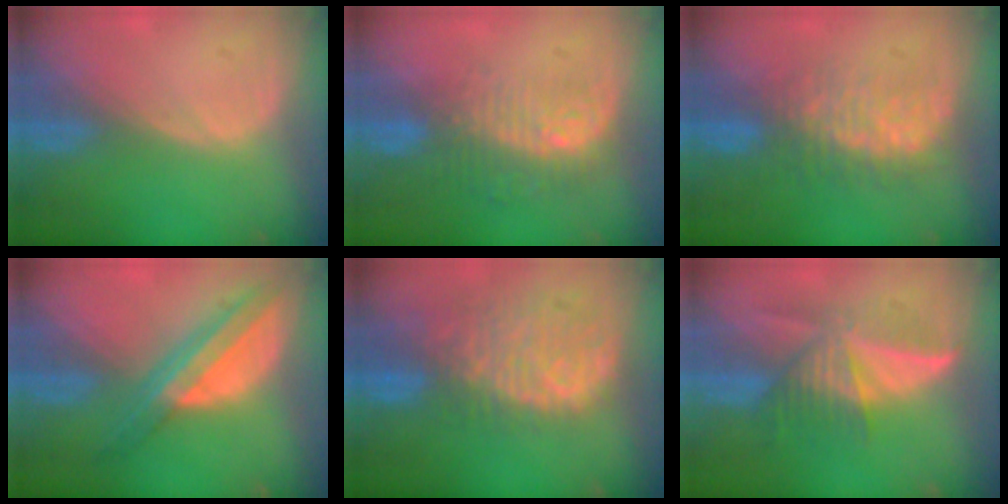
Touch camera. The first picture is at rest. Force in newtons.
{"total": 9.7, "press": 8.3, "slide": 5.1}
{"total": 7.8, "press": 7.6, "slide": 2.0}
{"total": 8.0, "press": 6.7, "slide": 4.3}
{"total": 11.4, "press": 9.7, "slide": 5.9}
{"total": 6.8, "press": 6.8, "slide": 0.4}